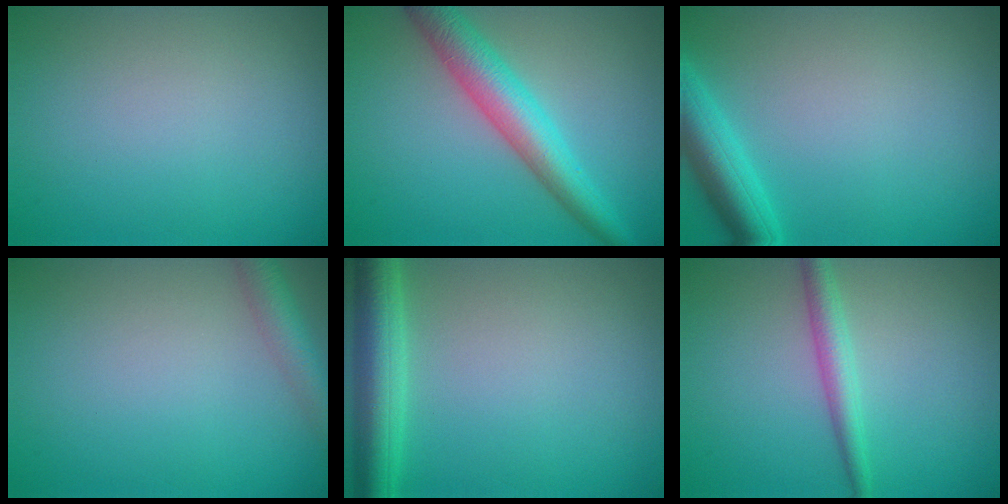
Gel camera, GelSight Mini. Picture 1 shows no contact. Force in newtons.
{"total": 5.6, "press": 5.6, "slide": 0.1}
{"total": 4.2, "press": 4.2, "slide": 0.2}
{"total": 3.0, "press": 3.0, "slide": 0.1}
{"total": 5.1, "press": 5.1, "slide": 0.2}
{"total": 2.6, "press": 2.6, "slide": 0.1}